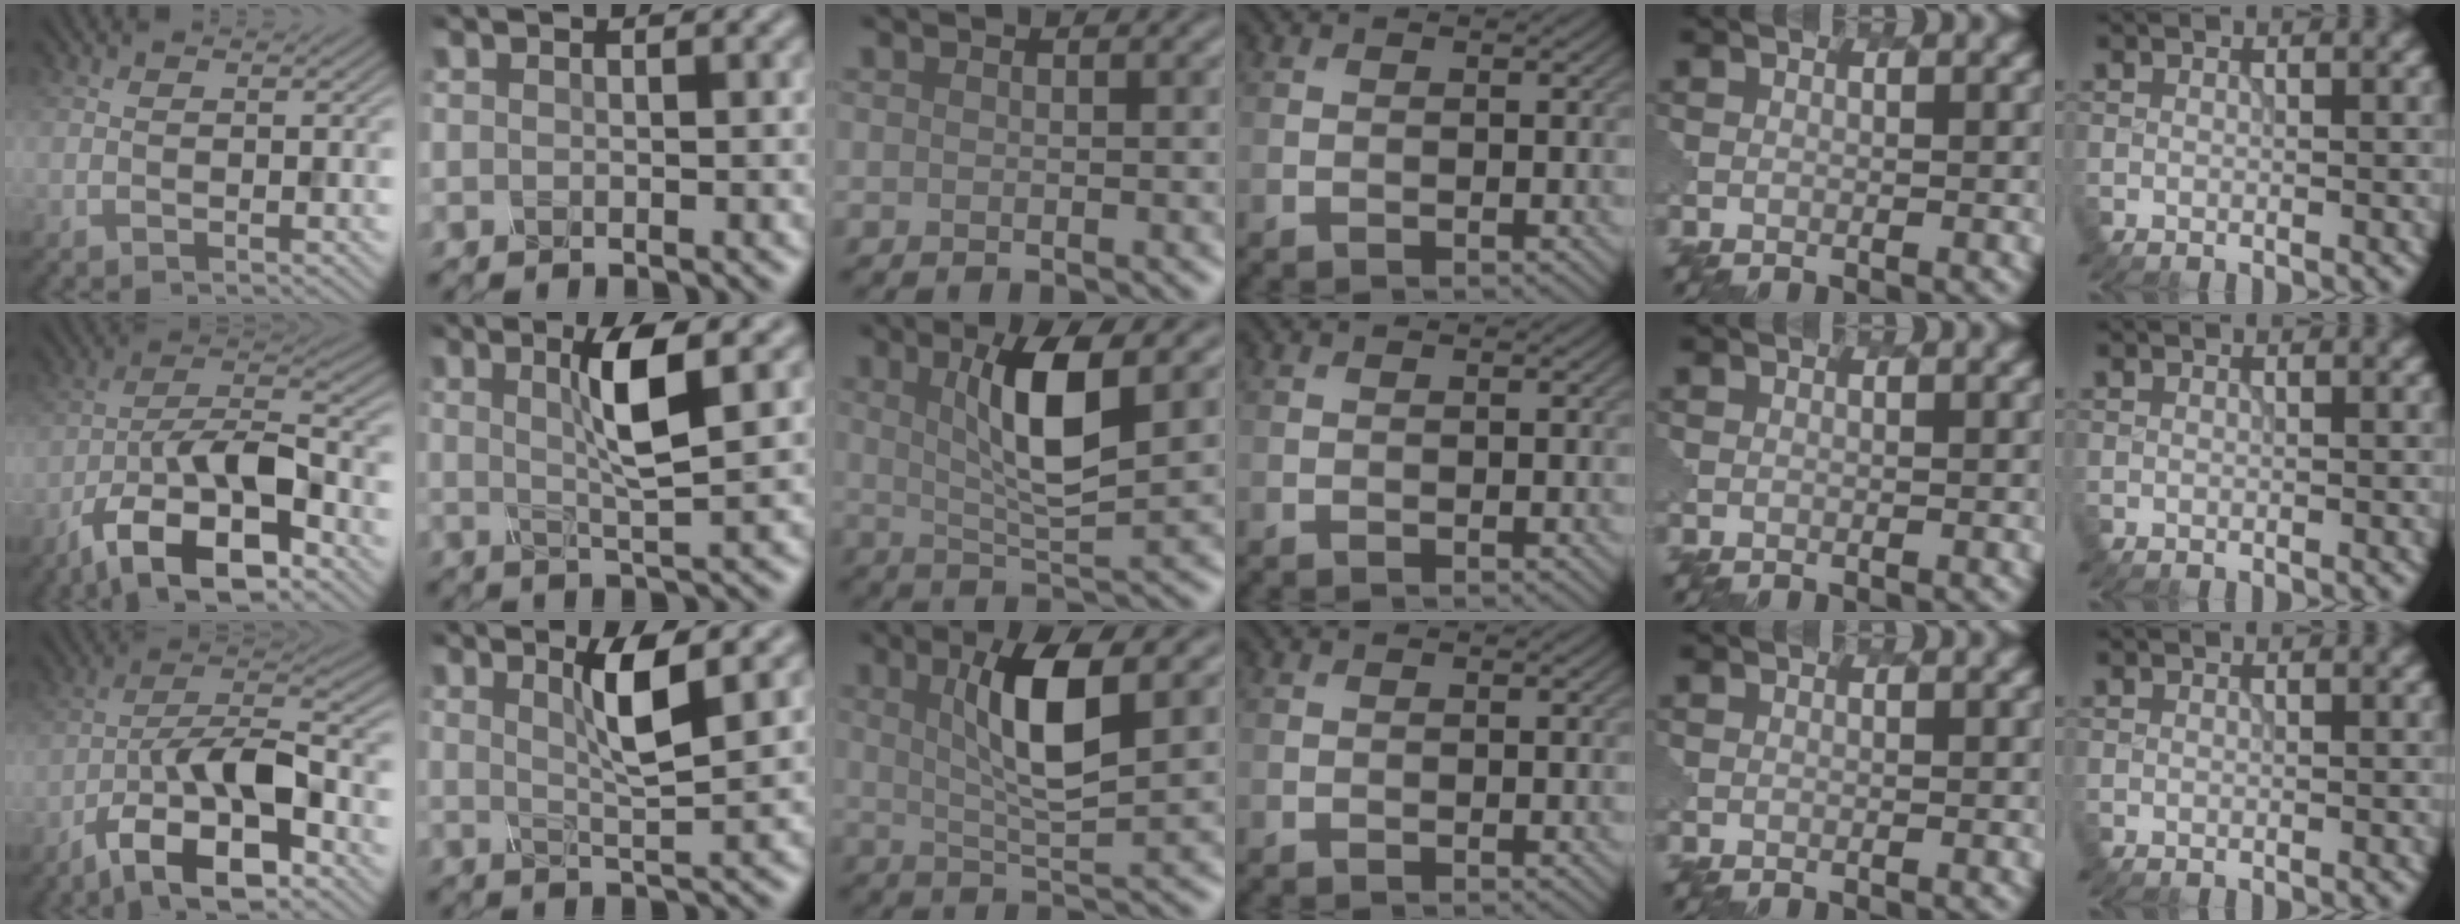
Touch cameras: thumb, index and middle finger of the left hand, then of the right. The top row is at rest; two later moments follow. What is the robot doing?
{"motion": "twist", "object": "rubiks cube"}